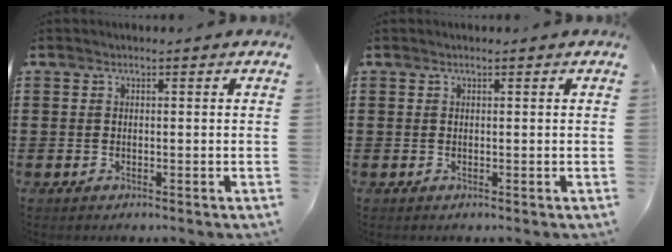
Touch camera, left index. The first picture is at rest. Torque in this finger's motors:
{"motor_torque": [-0.38, -1.59, -0.06, -0.01]}